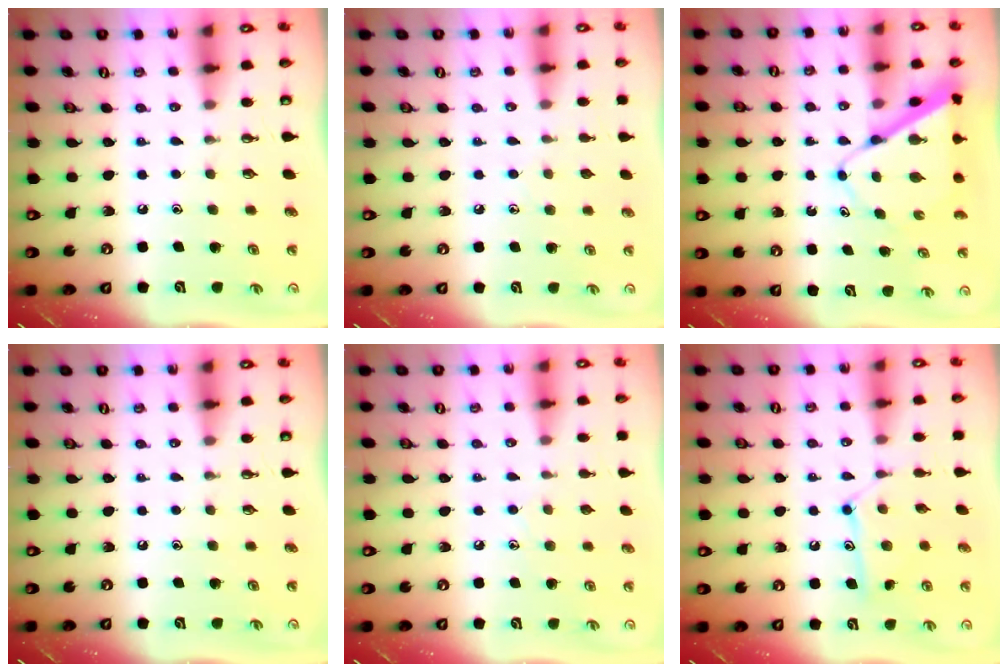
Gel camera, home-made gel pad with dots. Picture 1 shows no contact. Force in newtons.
{"total": 4.3, "press": 4.3, "slide": 0.4}
{"total": 8.7, "press": 8.7, "slide": 0.7}
{"total": 0.0}
{"total": 6.7, "press": 6.7, "slide": 0.8}
{"total": 11.3, "press": 11.3, "slide": 0.1}